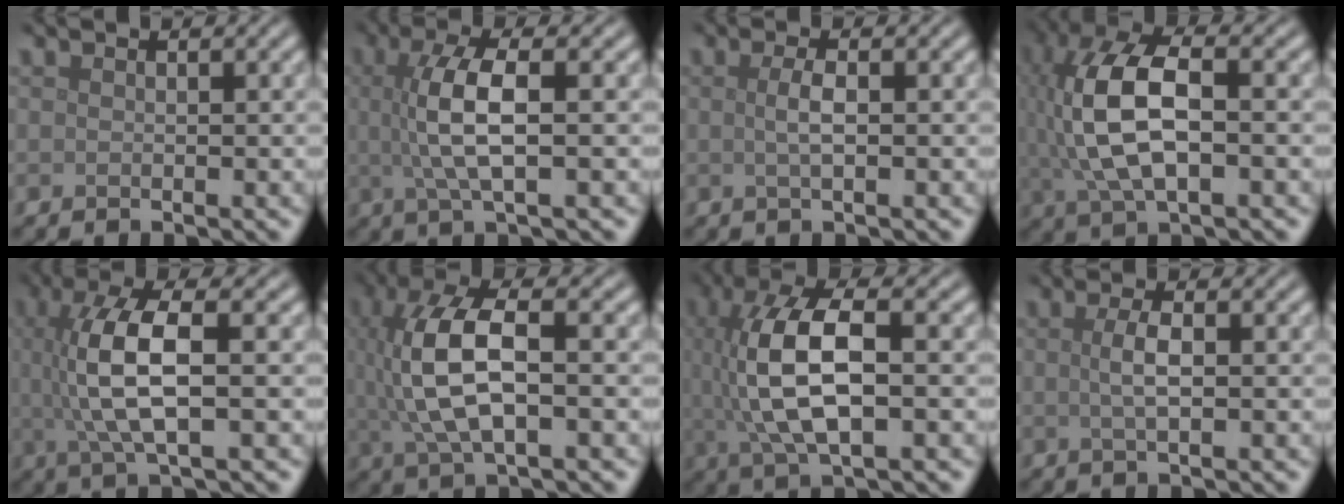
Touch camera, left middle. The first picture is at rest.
{"total": 5.4, "force": [0.4, 1.5, 5.1], "torque": [-0.107, 0.004, 0.009]}
{"total": 1.8, "force": [0.1, 0.5, 1.7], "torque": [-0.034, 0.005, 0.000]}
{"total": 9.9, "force": [0.4, 4.8, 8.6], "torque": [-0.199, 0.008, 0.008]}
{"total": 7.0, "force": [0.4, 2.3, 6.7], "torque": [-0.143, 0.003, 0.009]}
{"total": 8.4, "force": [0.4, 3.5, 7.6], "torque": [-0.170, 0.008, 0.006]}
{"total": 8.9, "force": [0.3, 3.6, 8.1], "torque": [-0.171, 0.009, 0.005]}
{"total": 2.2, "force": [0.2, 0.6, 2.1], "torque": [-0.041, 0.005, 0.001]}